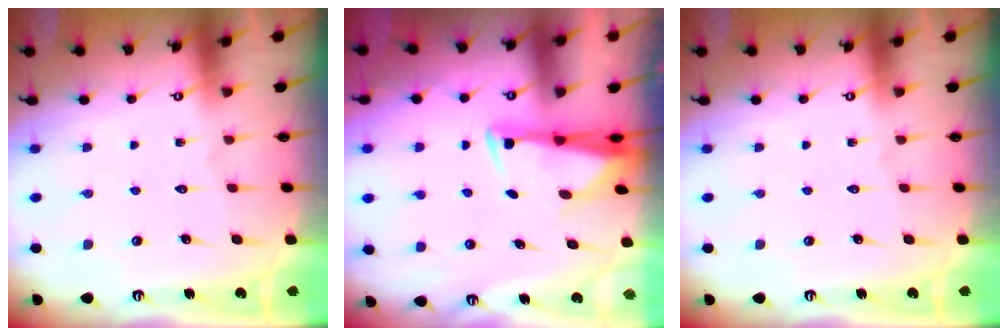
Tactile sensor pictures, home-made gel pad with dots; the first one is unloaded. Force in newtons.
{"total": 2.8, "press": 2.6, "slide": 1.0}
{"total": 0.0}